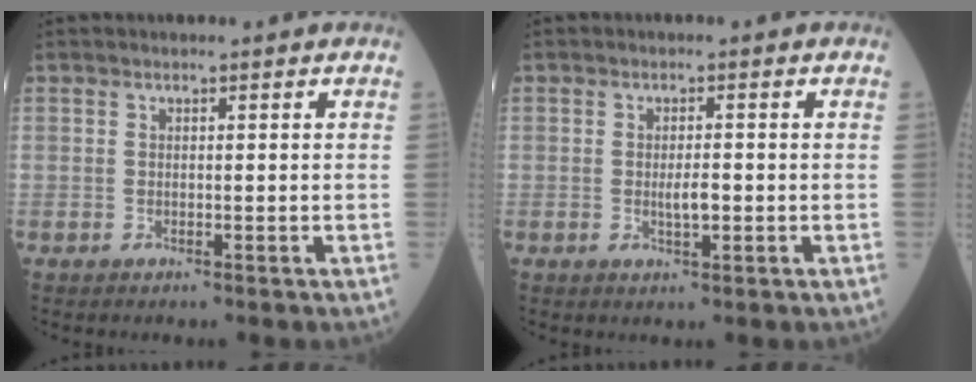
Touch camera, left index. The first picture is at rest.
{"total": 2.2, "force": [-0.6, 0.5, 2.1], "torque": [-0.038, -0.003, -0.010]}